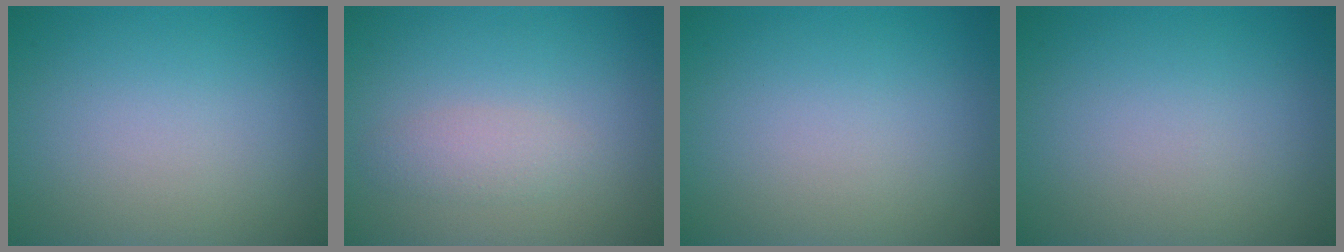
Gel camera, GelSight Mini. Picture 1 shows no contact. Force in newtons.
{"total": 1.7, "press": 1.7, "slide": 0.1}
{"total": 0.0}
{"total": 0.0}